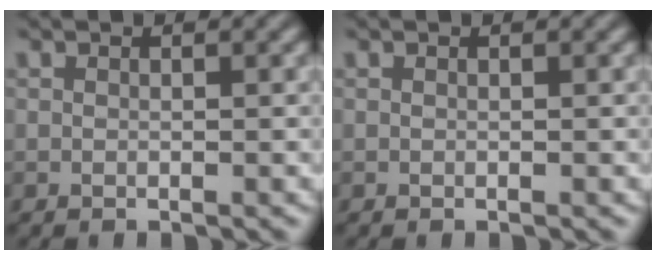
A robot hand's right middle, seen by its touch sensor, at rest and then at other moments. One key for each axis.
{"total": 0.0}